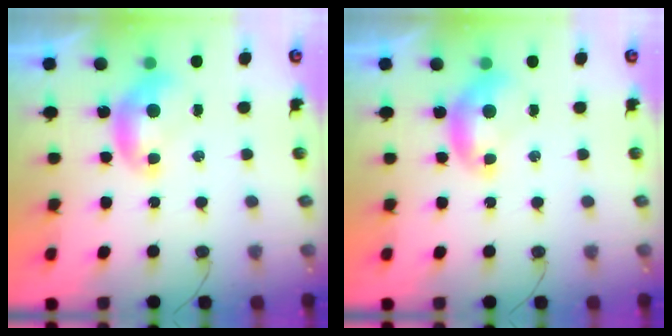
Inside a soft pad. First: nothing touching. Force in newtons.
{"total": 0.0}